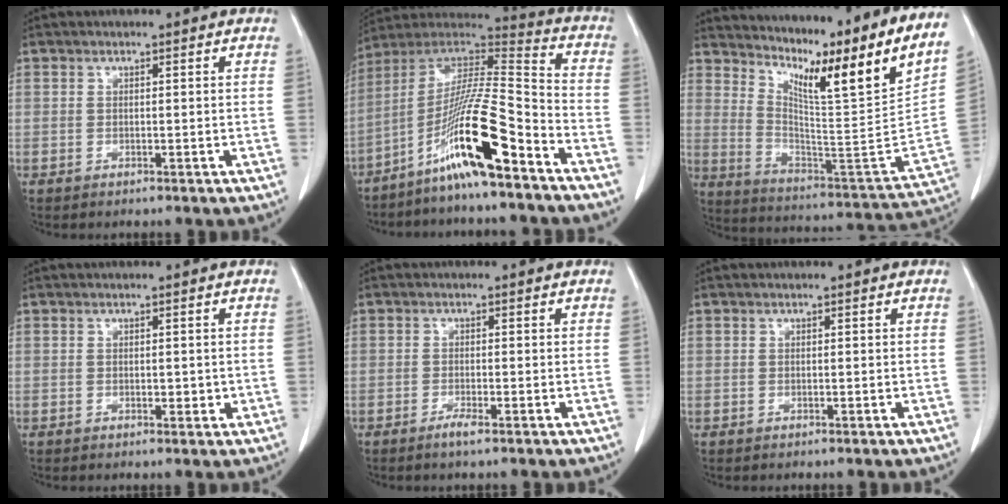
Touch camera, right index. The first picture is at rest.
{"total": 16.2, "force": [-9.4, 0.4, 13.2], "torque": [-0.253, -0.002, -0.174]}
{"total": 23.4, "force": [18.1, -0.6, 14.8], "torque": [-0.235, -0.077, 0.271]}
{"total": 1.4, "force": [0.0, 0.8, 1.2], "torque": [-0.016, -0.001, 0.002]}
{"total": 1.7, "force": [-1.1, 0.0, 1.3], "torque": [-0.025, -0.002, -0.023]}
{"total": 0.0}